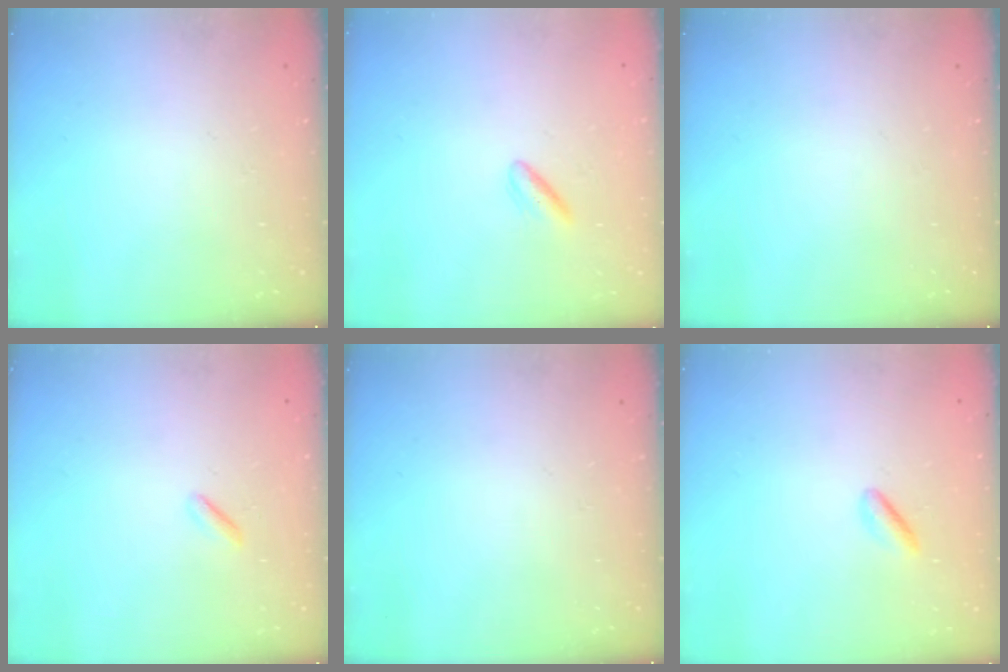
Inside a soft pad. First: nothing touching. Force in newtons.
{"total": 2.7, "press": 2.4, "slide": 1.2}
{"total": 0.0}
{"total": 1.1, "press": 1.0, "slide": 0.4}
{"total": 0.0}
{"total": 1.9, "press": 1.7, "slide": 0.8}